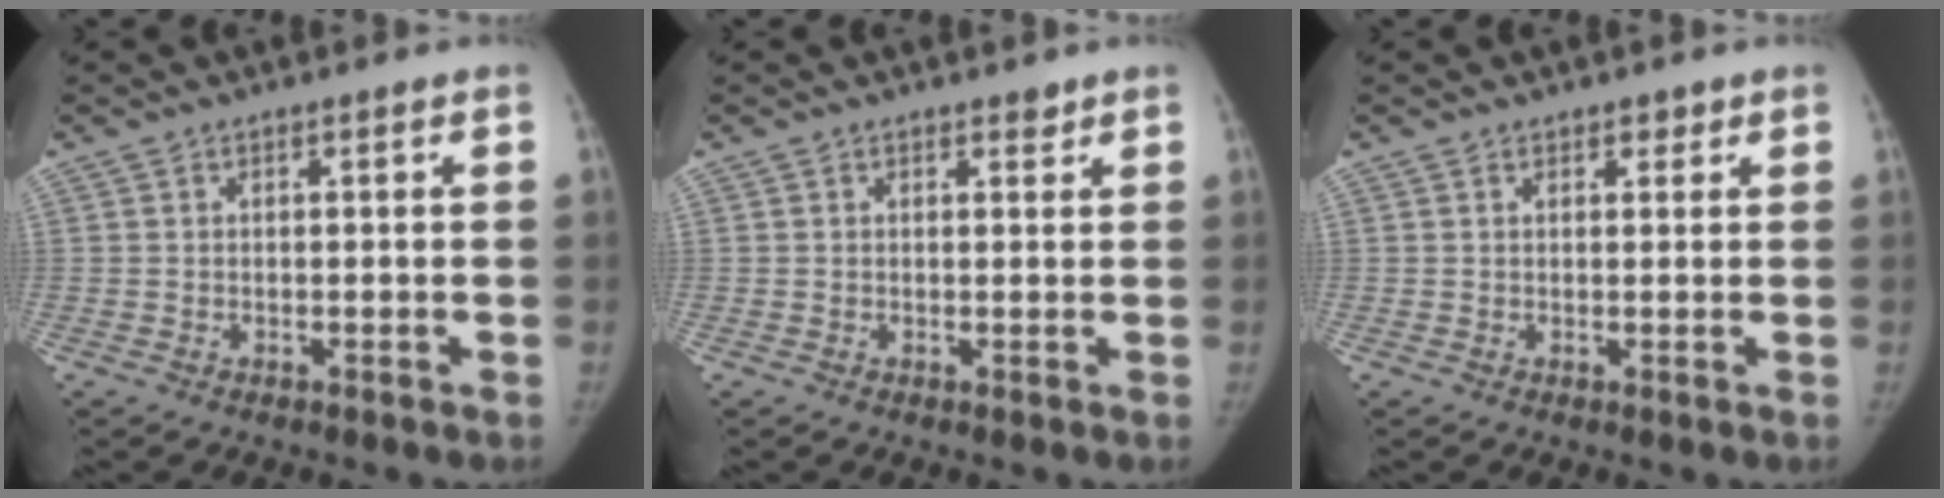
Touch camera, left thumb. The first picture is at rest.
{"total": 1.1, "force": [0.9, 0.5, 0.4], "torque": [0.002, -0.007, 0.010]}
{"total": 1.4, "force": [1.0, 0.8, 0.6], "torque": [0.002, -0.005, 0.012]}